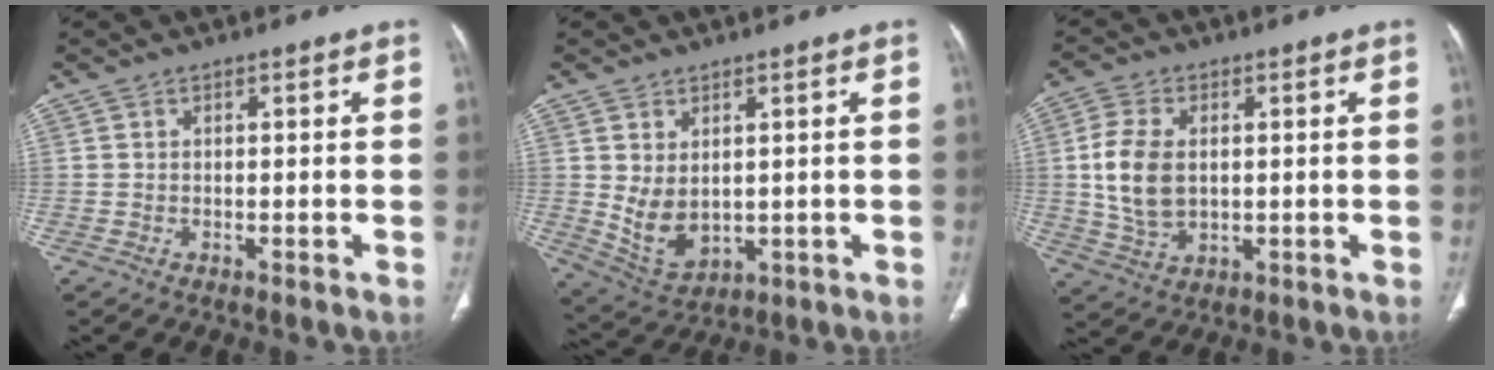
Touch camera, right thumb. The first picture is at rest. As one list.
[{"total": 7.1, "force": [0.8, 4.8, 5.2], "torque": [-0.084, -0.011, 0.041]}, {"total": 10.0, "force": [0.8, 6.4, 7.6], "torque": [-0.155, -0.002, 0.023]}]